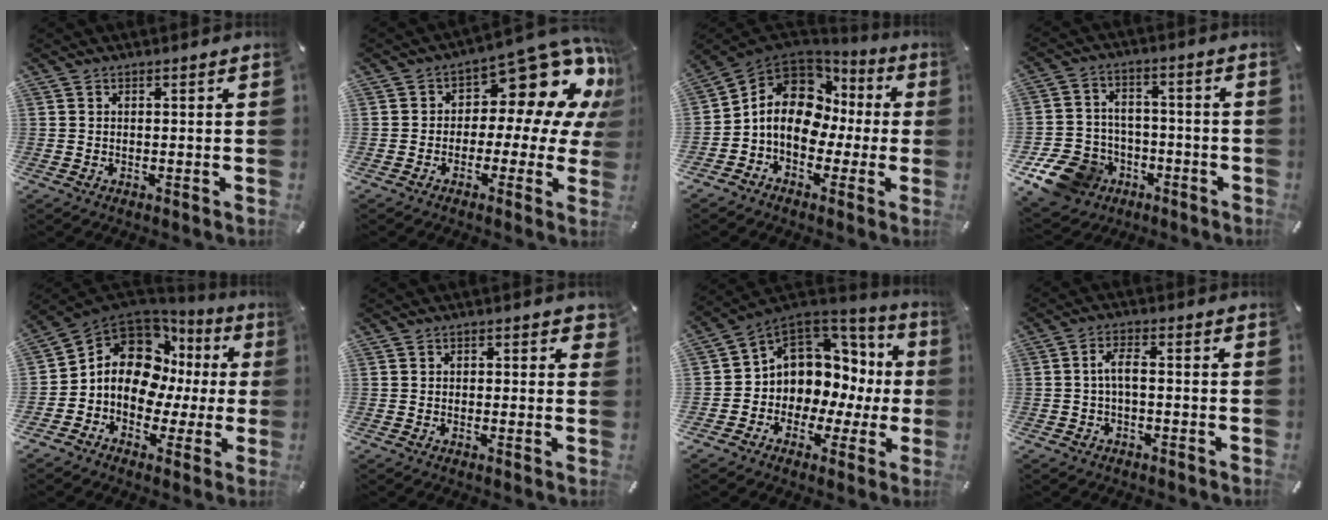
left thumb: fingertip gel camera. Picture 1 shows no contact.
{"total": 14.4, "force": [7.6, 7.4, 9.8], "torque": [-0.132, -0.066, 0.121]}
{"total": 13.0, "force": [0.4, 10.5, 7.7], "torque": [-0.159, 0.002, 0.009]}
{"total": 12.6, "force": [-6.6, 9.8, 4.4], "torque": [-0.084, 0.049, -0.110]}
{"total": 13.7, "force": [2.1, 10.9, 8.1], "torque": [-0.166, -0.019, 0.038]}
{"total": 1.2, "force": [0.2, 1.0, 0.7], "torque": [0.002, -0.001, -0.001]}
{"total": 8.3, "force": [2.7, 7.5, 2.4], "torque": [-0.045, -0.051, 0.054]}
{"total": 4.2, "force": [-0.6, 1.9, 3.7], "torque": [-0.081, 0.007, -0.018]}